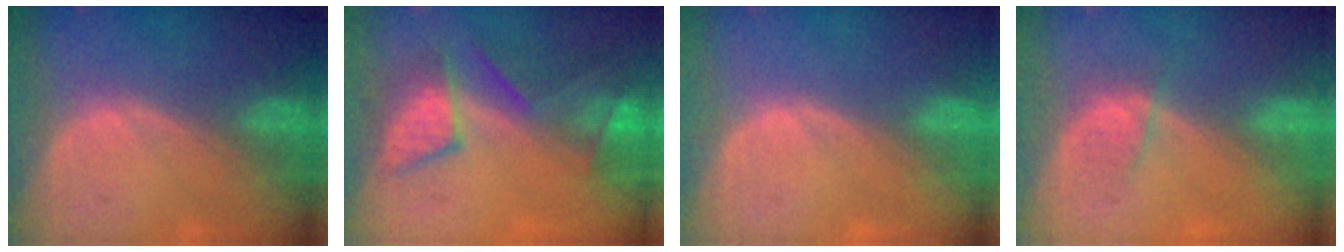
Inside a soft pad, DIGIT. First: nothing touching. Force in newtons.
{"total": 8.3, "press": 7.9, "slide": 2.5}
{"total": 0.0}
{"total": 2.5, "press": 2.3, "slide": 0.9}